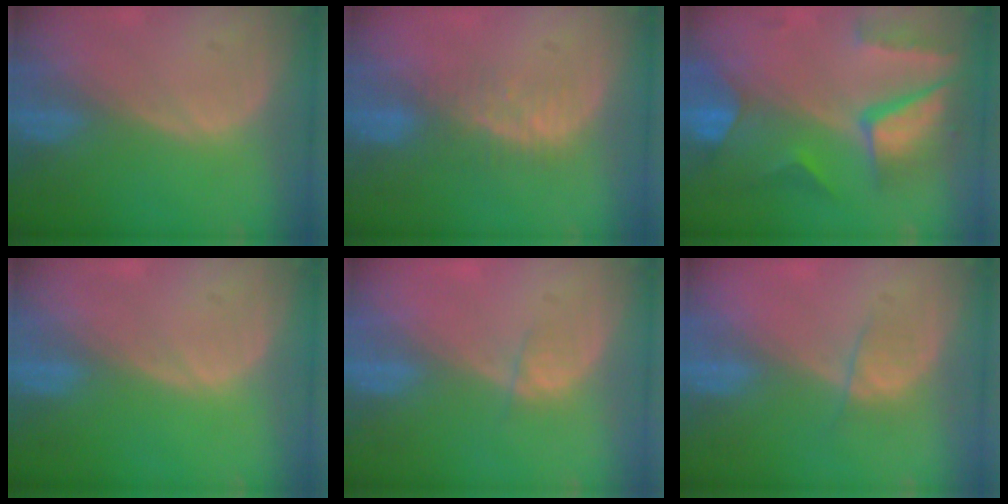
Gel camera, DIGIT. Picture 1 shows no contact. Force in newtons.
{"total": 4.1, "press": 3.7, "slide": 1.8}
{"total": 10.4, "press": 8.8, "slide": 5.5}
{"total": 0.0}
{"total": 1.4, "press": 1.3, "slide": 0.6}
{"total": 2.5, "press": 2.3, "slide": 0.9}